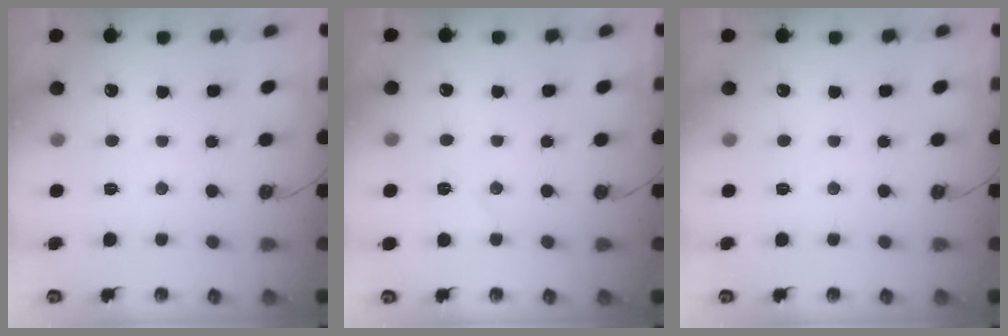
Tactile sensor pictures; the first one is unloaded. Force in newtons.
{"total": 5.3, "press": 5.1, "slide": 1.5}
{"total": 0.0}